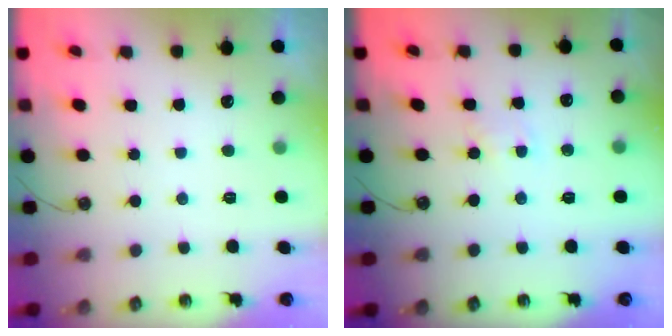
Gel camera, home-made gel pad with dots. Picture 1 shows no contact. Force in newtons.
{"total": 2.5, "press": 2.5, "slide": 0.3}